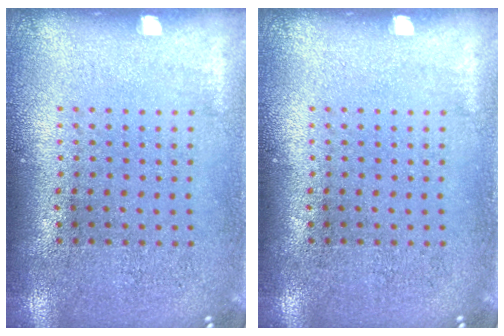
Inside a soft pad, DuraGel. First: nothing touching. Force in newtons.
{"total": 0.0}